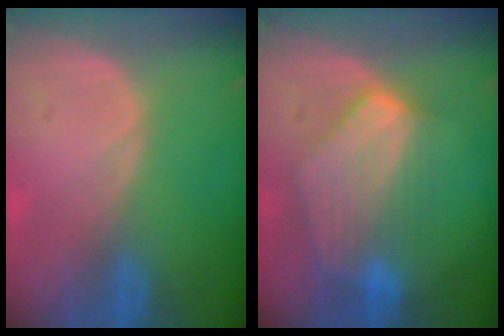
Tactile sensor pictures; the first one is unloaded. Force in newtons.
{"total": 8.1, "press": 7.7, "slide": 2.5}